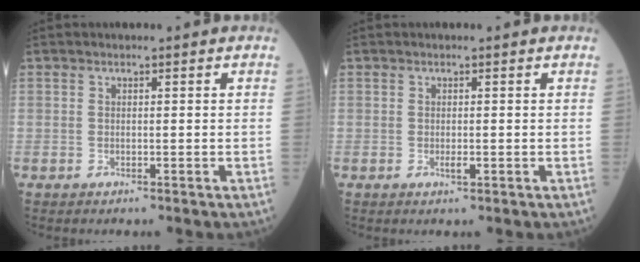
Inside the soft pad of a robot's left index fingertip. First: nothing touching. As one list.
[{"total": 0.8, "force": [-0.2, 0.2, 0.7], "torque": [-0.009, 0.000, -0.004]}]